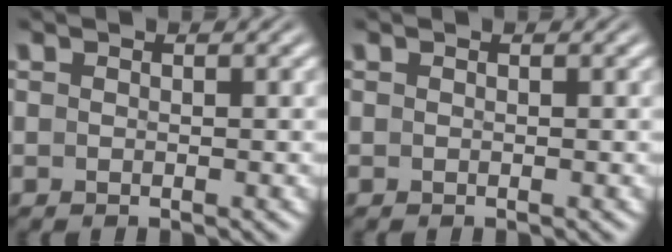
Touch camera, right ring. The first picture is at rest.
{"total": 0.0}